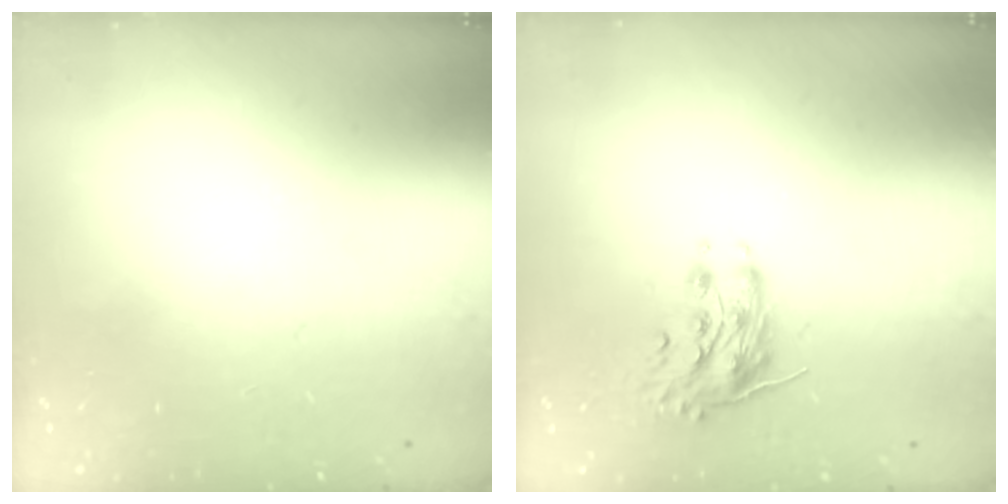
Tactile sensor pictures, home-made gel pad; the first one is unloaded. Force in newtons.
{"total": 8.2, "press": 8.2, "slide": 0.3}